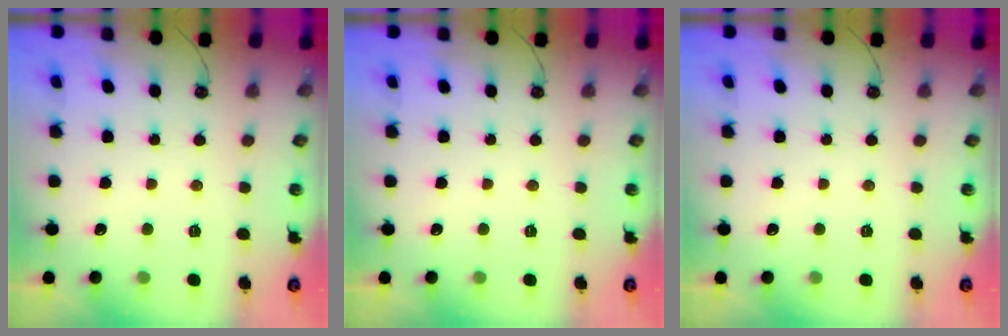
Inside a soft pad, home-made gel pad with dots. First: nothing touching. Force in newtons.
{"total": 0.0}
{"total": 0.0}